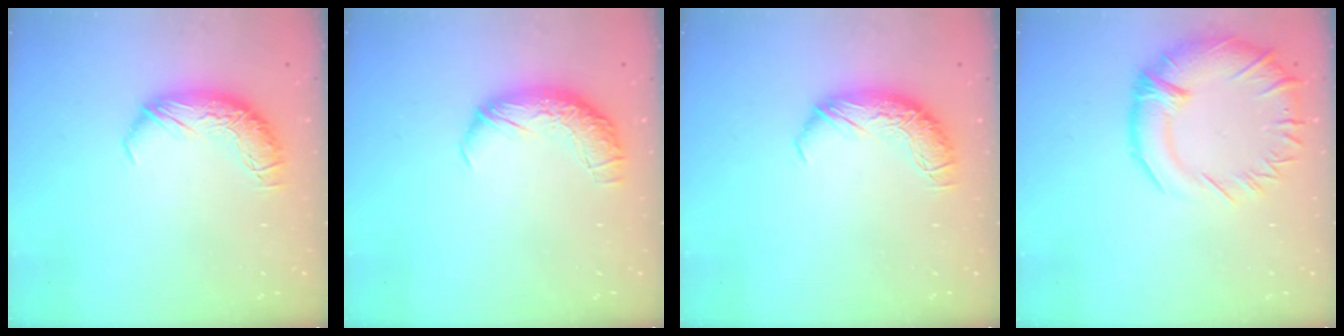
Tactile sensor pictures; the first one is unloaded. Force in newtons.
{"total": 2.4, "press": 1.0, "slide": 2.2}
{"total": 0.0}
{"total": 6.4, "press": 5.0, "slide": 3.9}